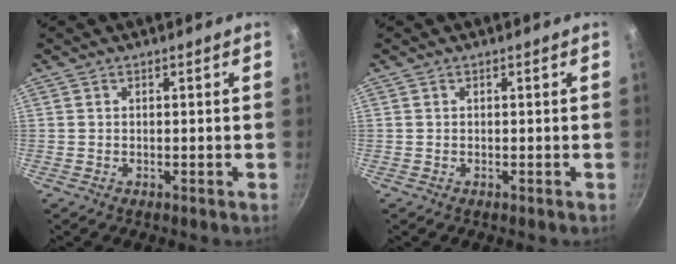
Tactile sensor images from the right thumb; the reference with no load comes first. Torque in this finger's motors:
{"motor_torque": [0.05, 0.09, -0.04, 0.01, 0.02]}